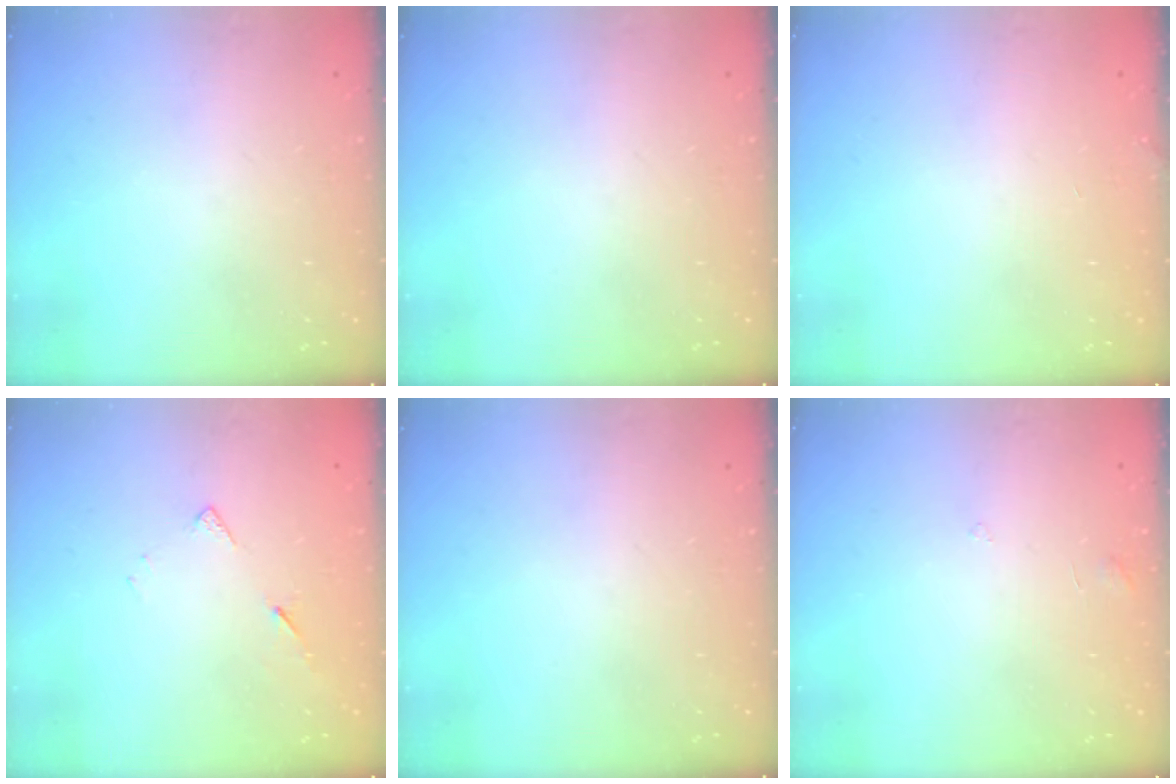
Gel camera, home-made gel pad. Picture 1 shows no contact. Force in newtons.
{"total": 0.0}
{"total": 1.7, "press": 1.7, "slide": 0.1}
{"total": 5.8, "press": 5.8, "slide": 0.7}
{"total": 0.0}
{"total": 2.9, "press": 2.9, "slide": 0.2}